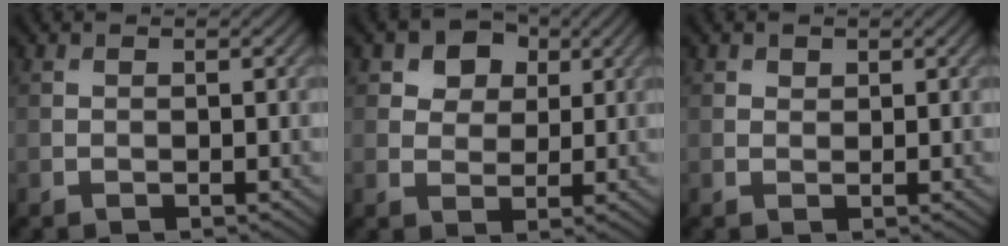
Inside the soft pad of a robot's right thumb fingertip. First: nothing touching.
{"total": 6.4, "force": [3.1, 4.6, 3.0], "torque": [-0.074, -0.003, 0.050]}
{"total": 0.8, "force": [0.6, 0.6, 0.1], "torque": [0.000, -0.004, 0.011]}